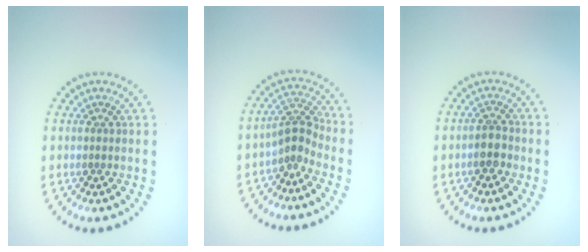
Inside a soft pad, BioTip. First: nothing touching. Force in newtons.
{"total": 2.5, "press": 1.8, "slide": 1.7}
{"total": 1.9, "press": 1.7, "slide": 0.9}